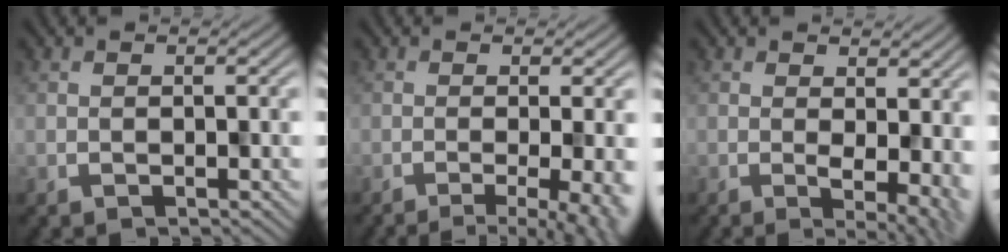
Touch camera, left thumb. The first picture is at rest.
{"total": 8.9, "force": [-4.4, 2.7, 7.2], "torque": [-0.076, -0.002, -0.040]}
{"total": 4.4, "force": [-0.4, 1.2, 4.2], "torque": [-0.060, -0.011, 0.009]}